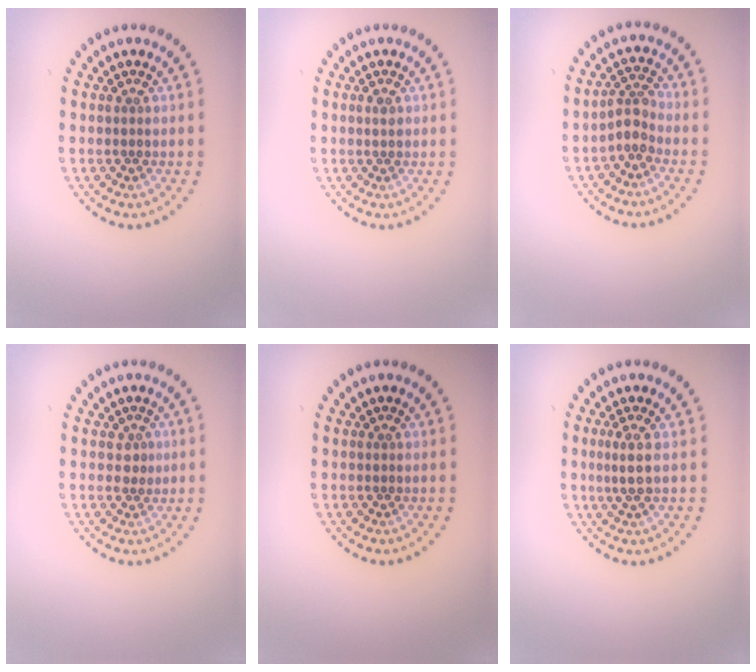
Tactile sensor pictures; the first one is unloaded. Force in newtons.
{"total": 0.9, "press": 0.9, "slide": 0.1}
{"total": 2.4, "press": 1.8, "slide": 1.6}
{"total": 1.2, "press": 1.1, "slide": 0.5}
{"total": 0.0}
{"total": 1.7, "press": 1.4, "slide": 1.0}